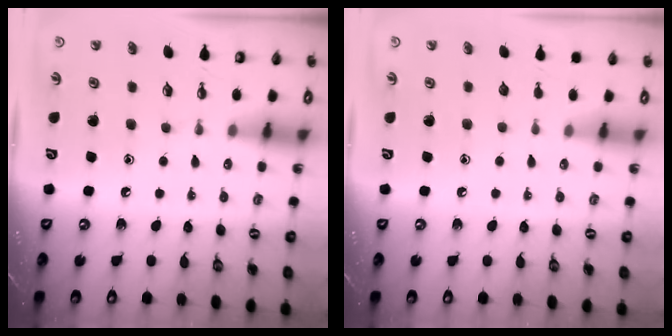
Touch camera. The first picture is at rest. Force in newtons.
{"total": 0.0}